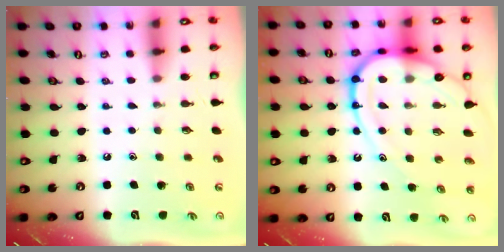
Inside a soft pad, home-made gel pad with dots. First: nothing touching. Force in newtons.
{"total": 18.4, "press": 18.3, "slide": 1.8}